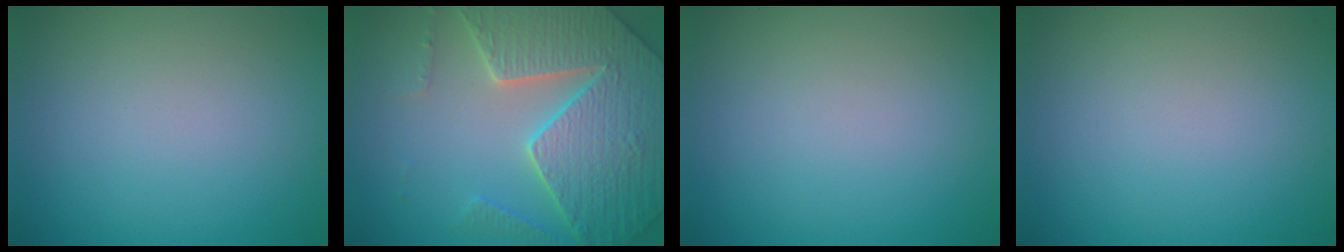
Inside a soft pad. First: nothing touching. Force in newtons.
{"total": 7.4, "press": 7.2, "slide": 1.9}
{"total": 0.0}
{"total": 0.0}